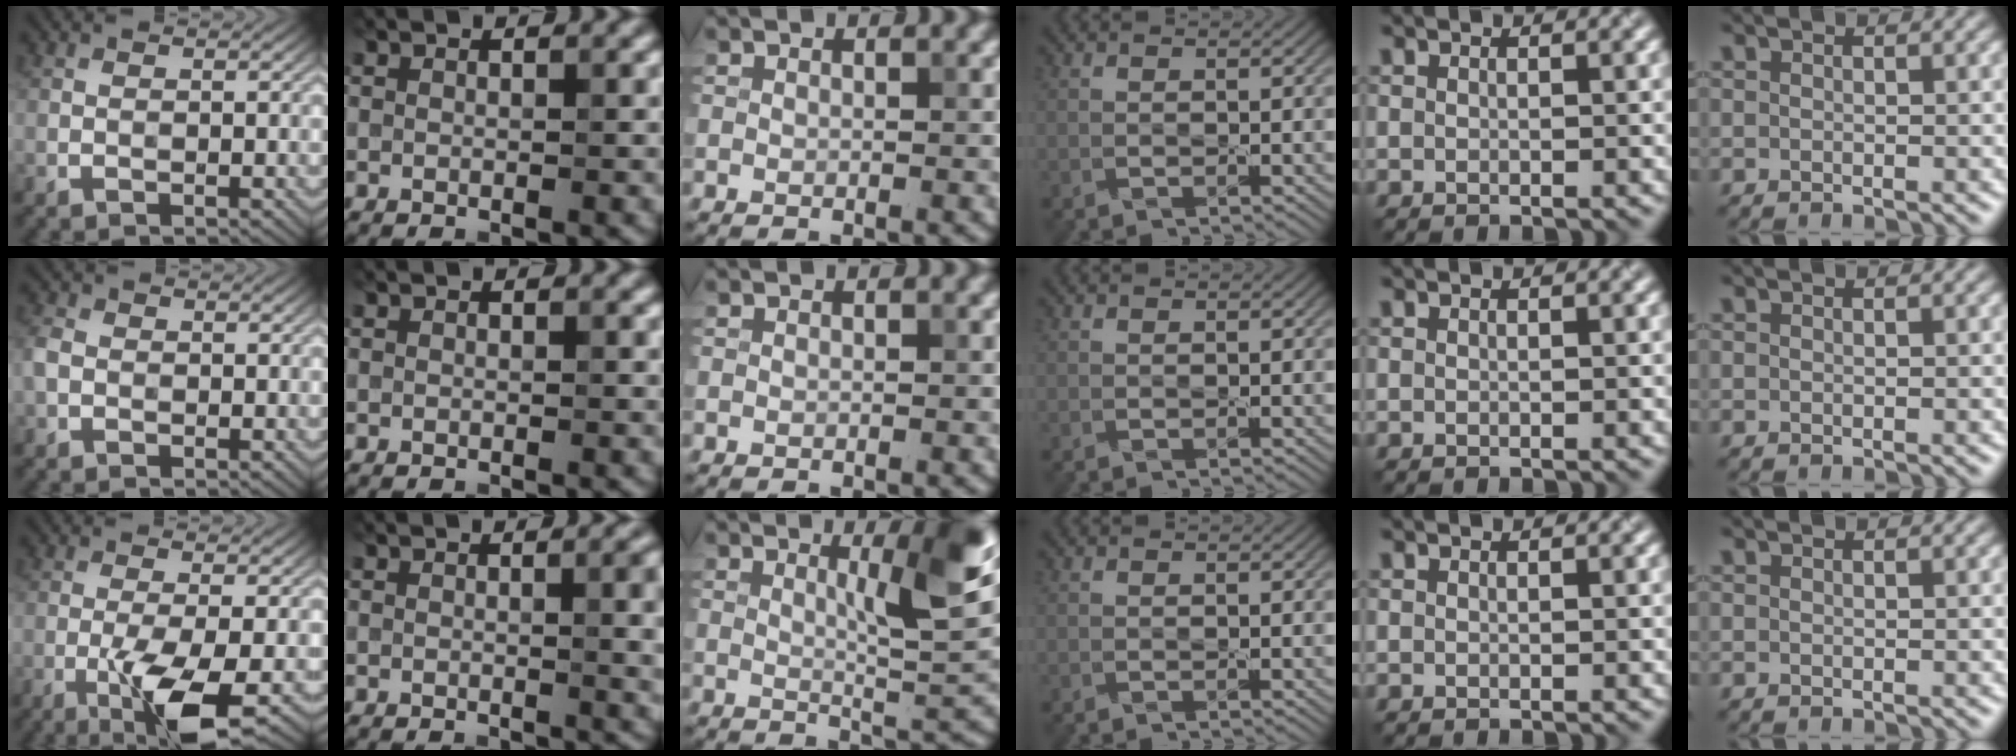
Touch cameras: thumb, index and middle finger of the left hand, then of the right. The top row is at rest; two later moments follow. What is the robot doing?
{"motion": "squeeze", "object": "paper clamp"}